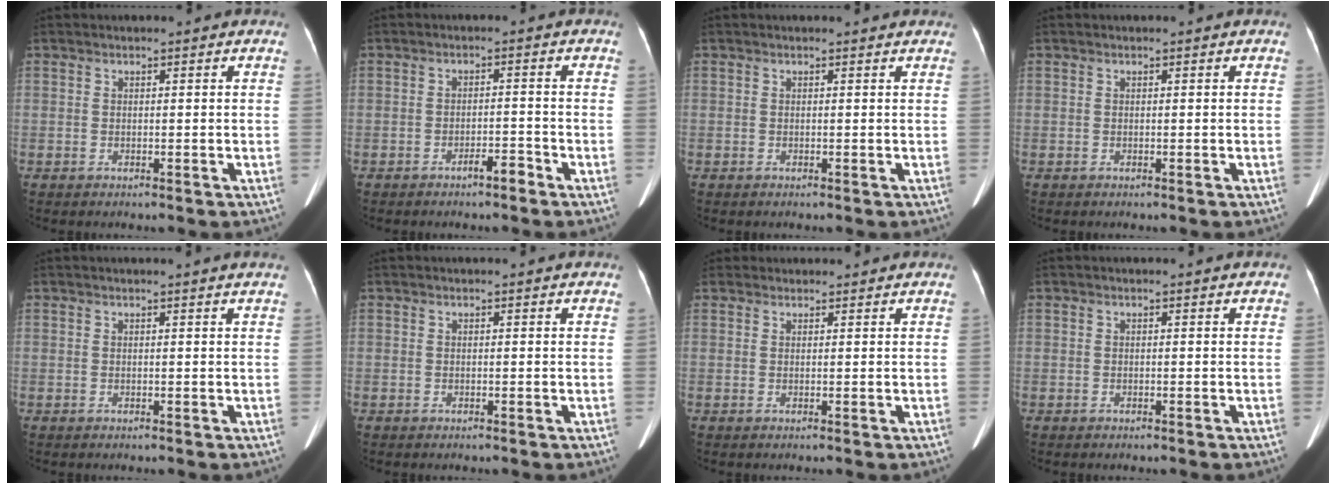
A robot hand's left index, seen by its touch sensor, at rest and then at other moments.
{"total": 2.3, "force": [-1.9, 0.3, 1.2], "torque": [-0.021, -0.001, -0.030]}
{"total": 2.0, "force": [1.9, 0.4, 0.3], "torque": [-0.015, 0.015, 0.016]}
{"total": 0.0}
{"total": 3.2, "force": [2.9, -0.6, 1.1], "torque": [-0.017, 0.008, 0.028]}
{"total": 1.5, "force": [1.4, 0.1, 0.4], "torque": [-0.013, 0.013, 0.015]}
{"total": 2.4, "force": [2.3, 0.6, -0.1], "torque": [-0.004, 0.015, 0.034]}
{"total": 0.7, "force": [0.7, 0.3, 0.1], "torque": [-0.013, 0.014, 0.004]}